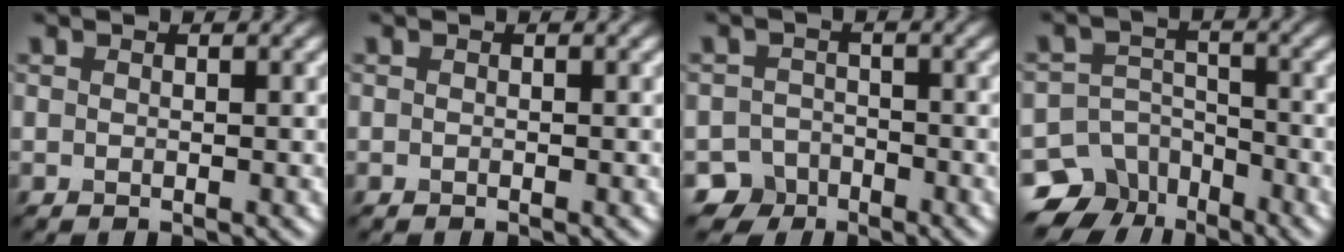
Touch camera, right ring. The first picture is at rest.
{"total": 0.0}
{"total": 4.5, "force": [-3.3, 3.1, 0.3], "torque": [0.023, 0.000, -0.054]}
{"total": 8.6, "force": [-6.0, 5.9, 1.8], "torque": [-0.015, -0.009, -0.104]}